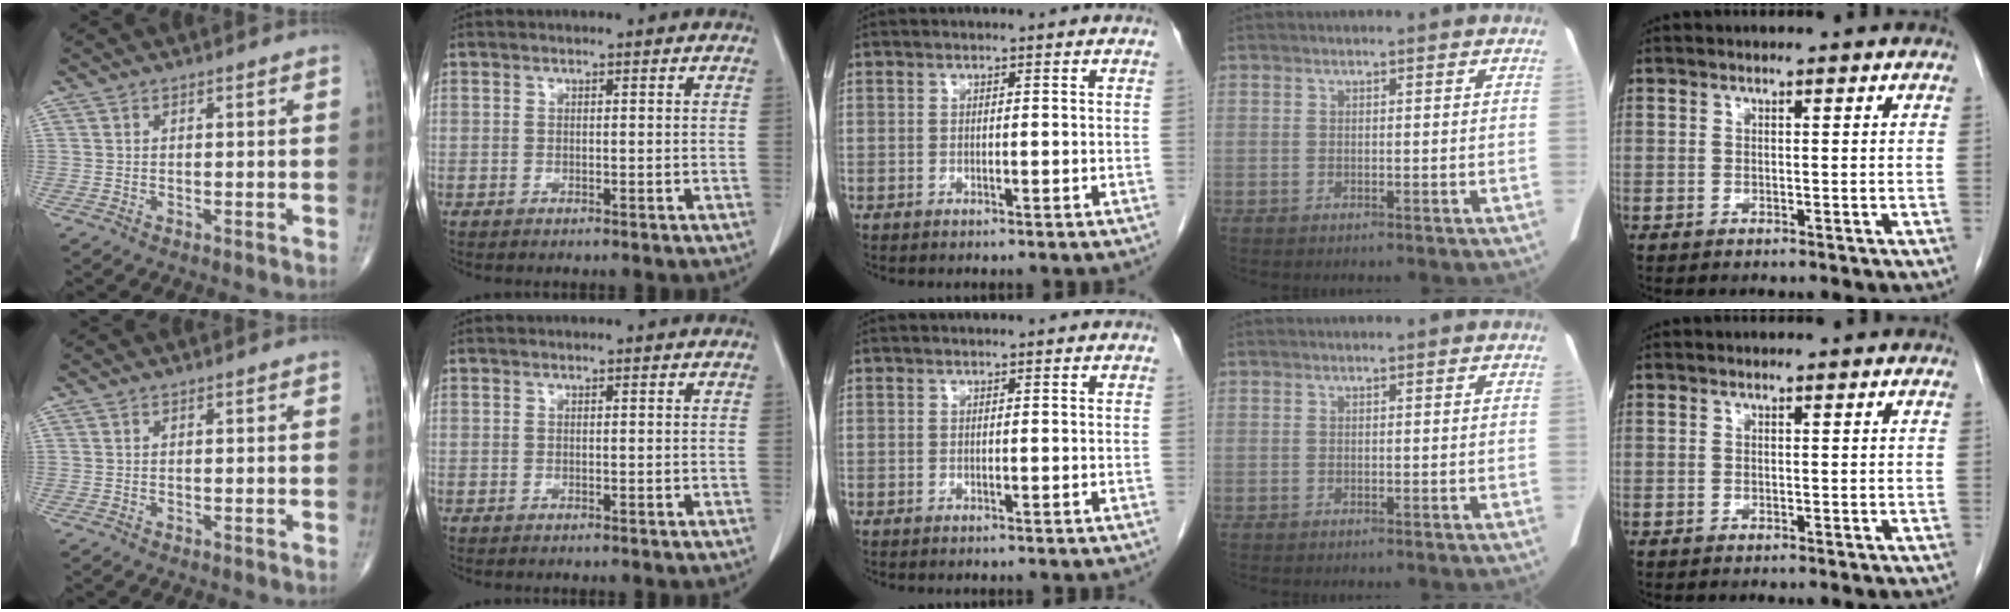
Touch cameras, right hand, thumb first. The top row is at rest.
{}